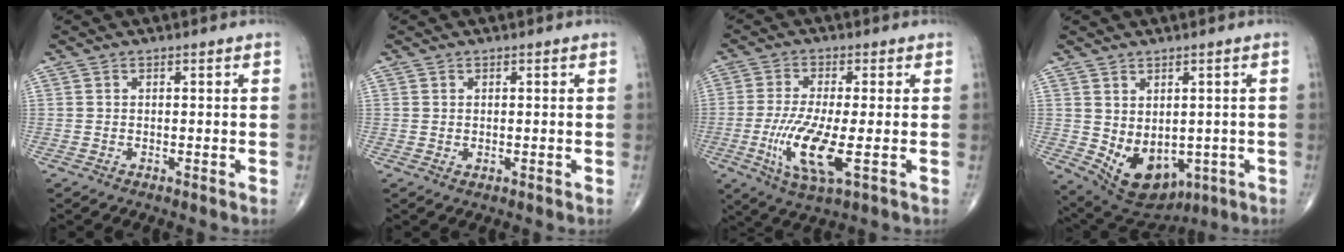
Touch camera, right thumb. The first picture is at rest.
{"total": 0.5, "force": [0.0, 0.4, 0.4], "torque": [-0.006, -0.003, 0.001]}
{"total": 11.0, "force": [-2.5, 2.7, 10.4], "torque": [-0.221, -0.017, -0.044]}
{"total": 11.4, "force": [-2.1, 7.7, 8.1], "torque": [-0.105, -0.004, -0.002]}